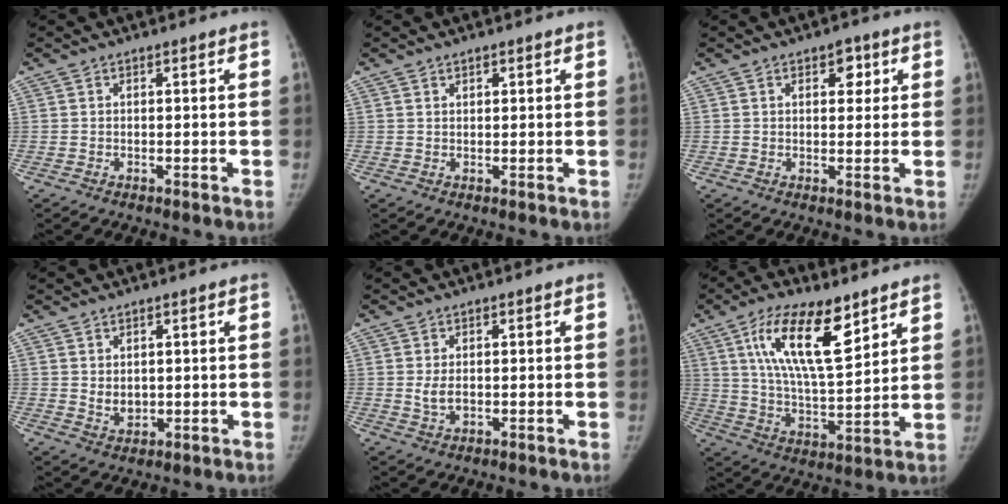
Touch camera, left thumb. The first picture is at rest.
{"total": 1.0, "force": [0.7, 0.5, 0.5], "torque": [-0.003, -0.004, 0.010]}
{"total": 3.8, "force": [1.6, 2.3, 2.5], "torque": [-0.010, -0.004, 0.019]}
{"total": 3.2, "force": [0.7, 2.4, 2.0], "torque": [-0.025, -0.012, 0.022]}
{"total": 2.9, "force": [0.1, 1.8, 2.2], "torque": [-0.041, -0.006, 0.007]}
{"total": 16.8, "force": [8.8, 6.1, 13.0], "torque": [-0.204, -0.042, 0.163]}